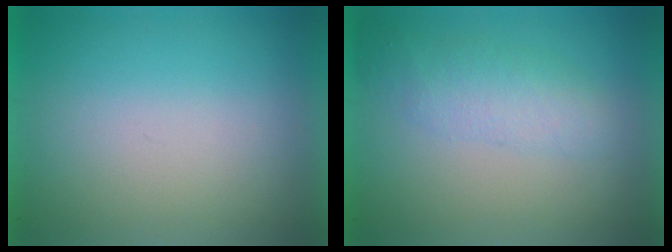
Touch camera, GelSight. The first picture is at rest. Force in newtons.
{"total": 2.1}